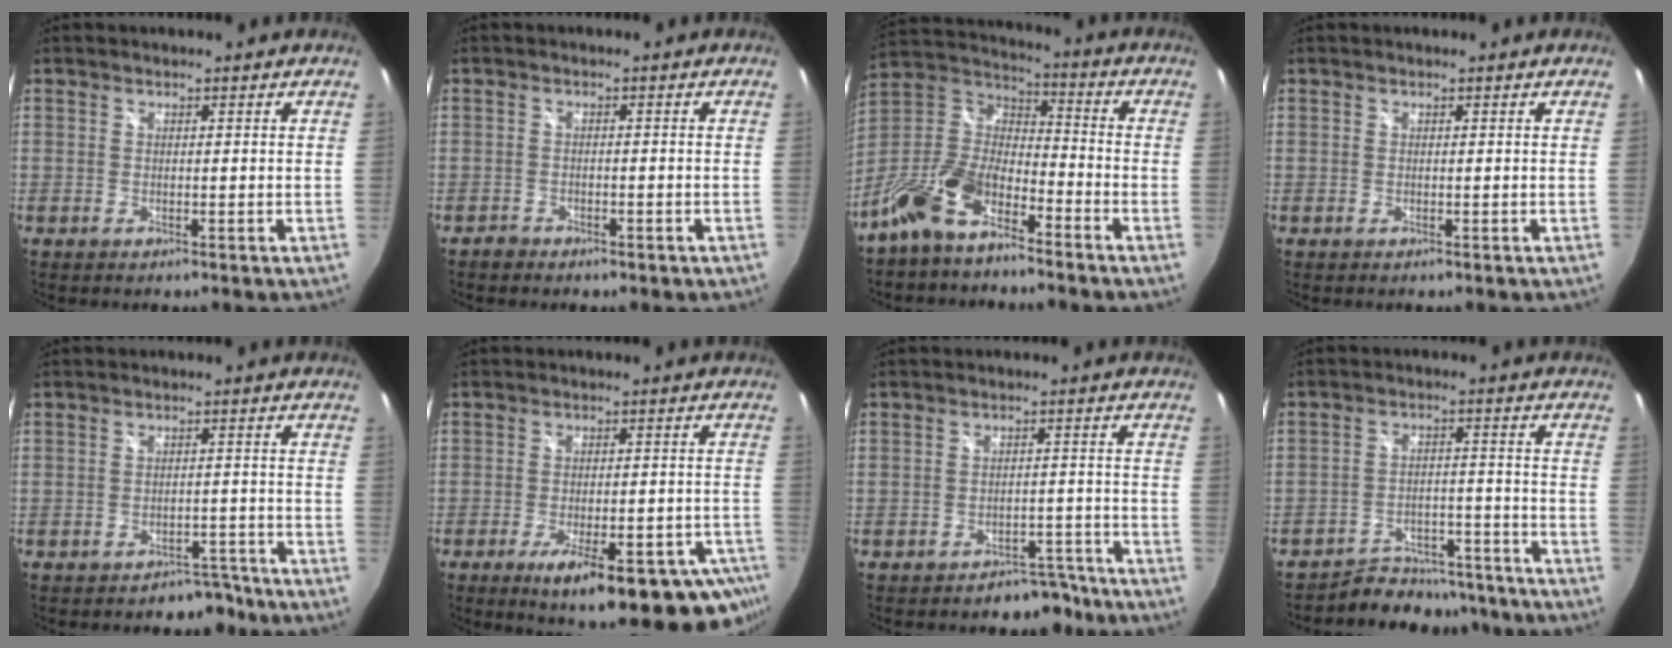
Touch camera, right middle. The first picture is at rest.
{"total": 2.4, "force": [-1.9, 1.4, 0.5], "torque": [-0.014, 0.000, -0.027]}
{"total": 14.4, "force": [-9.4, 6.3, 8.8], "torque": [-0.195, 0.005, -0.185]}
{"total": 0.0}
{"total": 4.5, "force": [-3.7, 2.5, 0.5], "torque": [-0.005, 0.018, -0.044]}
{"total": 20.1, "force": [-12.8, 6.1, 14.2], "torque": [-0.196, -0.039, -0.163]}
{"total": 5.6, "force": [-4.6, 3.0, 0.9], "torque": [-0.012, 0.022, -0.054]}
{"total": 12.8, "force": [-11.7, 4.6, 2.5], "torque": [-0.057, 0.019, -0.155]}